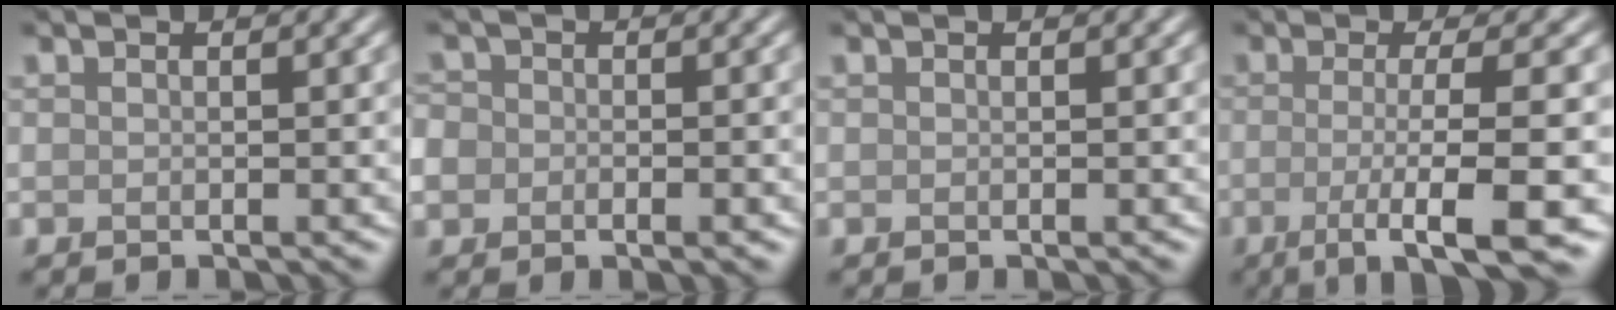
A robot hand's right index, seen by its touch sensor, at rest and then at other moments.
{"total": 4.7, "force": [-1.6, 3.7, 2.6], "torque": [-0.025, 0.008, -0.045]}
{"total": 0.0}
{"total": 8.3, "force": [-3.2, 1.5, 7.5], "torque": [-0.105, -0.006, -0.061]}